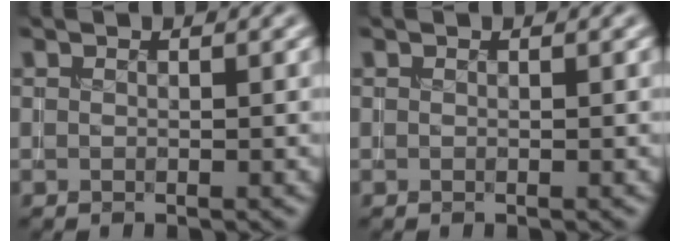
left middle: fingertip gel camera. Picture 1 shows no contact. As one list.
[{"total": 0.0}]